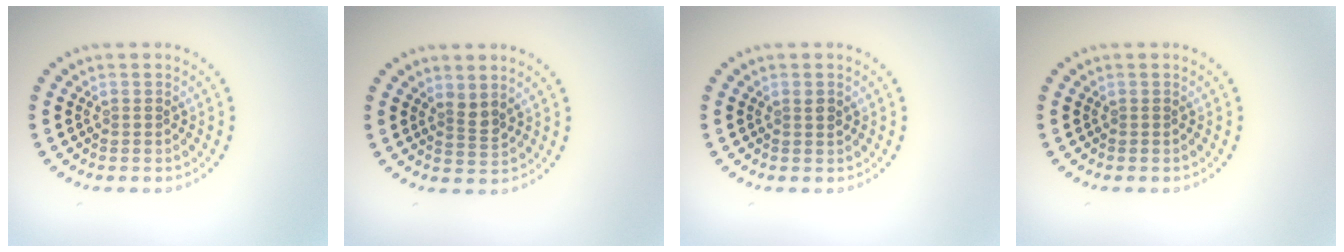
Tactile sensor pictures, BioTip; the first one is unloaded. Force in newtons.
{"total": 1.6, "press": 1.1, "slide": 1.1}
{"total": 0.8, "press": 0.7, "slide": 0.2}
{"total": 0.0}